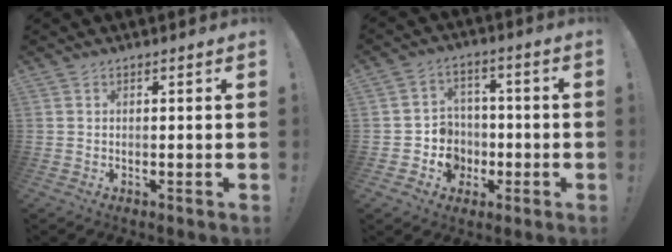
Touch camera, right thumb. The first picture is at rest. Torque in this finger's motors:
{"motor_torque": [1.15, 0.72, 0.02, 0.00, 0.00]}